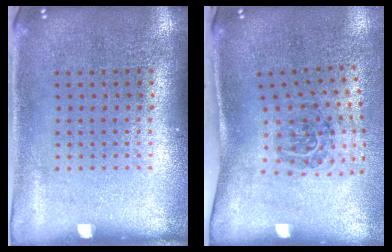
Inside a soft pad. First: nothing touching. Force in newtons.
{"total": 2.0, "press": 1.2, "slide": 1.5}